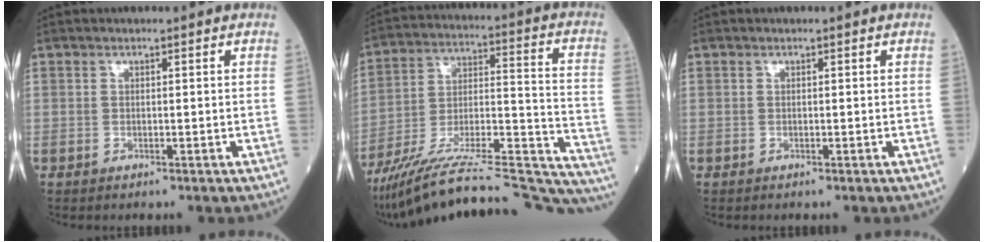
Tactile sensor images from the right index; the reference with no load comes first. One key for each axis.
{"total": 33.4, "fx": -30.5, "fy": 2.9, "fz": 13.4, "tx": -0.143, "ty": -0.007, "tz": -0.438}
{"total": 0.0}